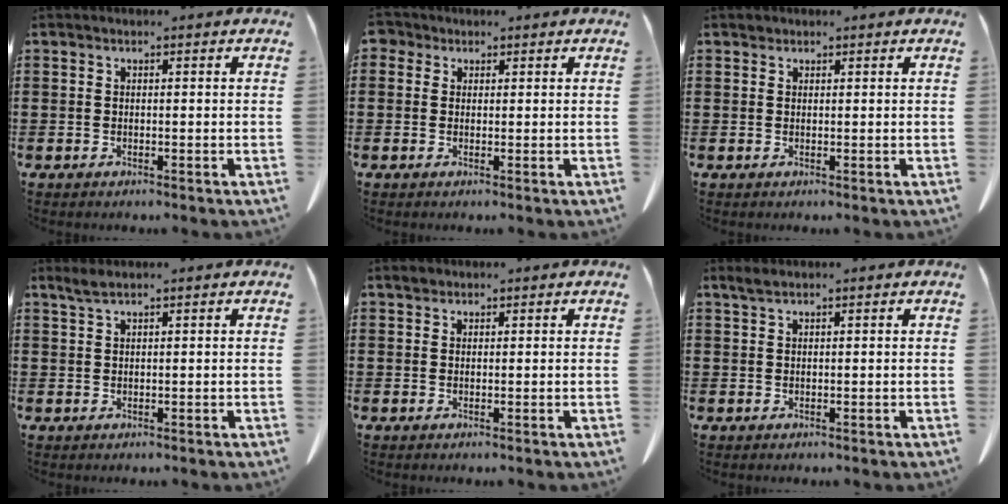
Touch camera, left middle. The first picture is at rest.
{"total": 1.5, "force": [0.8, 1.2, 0.3], "torque": [-0.012, 0.007, 0.013]}
{"total": 0.6, "force": [0.5, 0.4, 0.1], "torque": [-0.003, 0.002, 0.009]}
{"total": 1.6, "force": [1.3, 0.2, 1.0], "torque": [-0.023, 0.001, 0.023]}
{"total": 1.0, "force": [0.9, 0.5, 0.2], "torque": [-0.007, 0.004, 0.017]}
{"total": 1.3, "force": [0.9, 0.3, 0.9], "torque": [-0.020, 0.002, 0.017]}